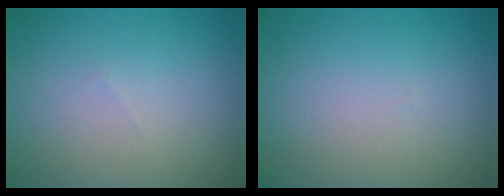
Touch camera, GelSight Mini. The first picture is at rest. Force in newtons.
{"total": 0.0}